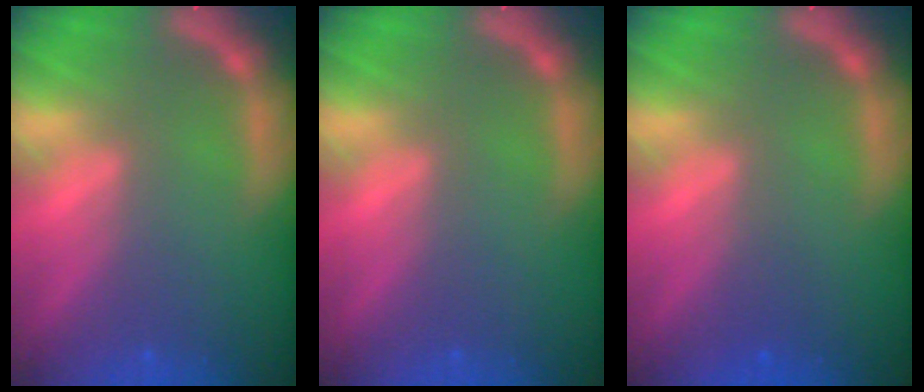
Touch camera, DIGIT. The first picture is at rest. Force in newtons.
{"total": 0.0}
{"total": 1.0}